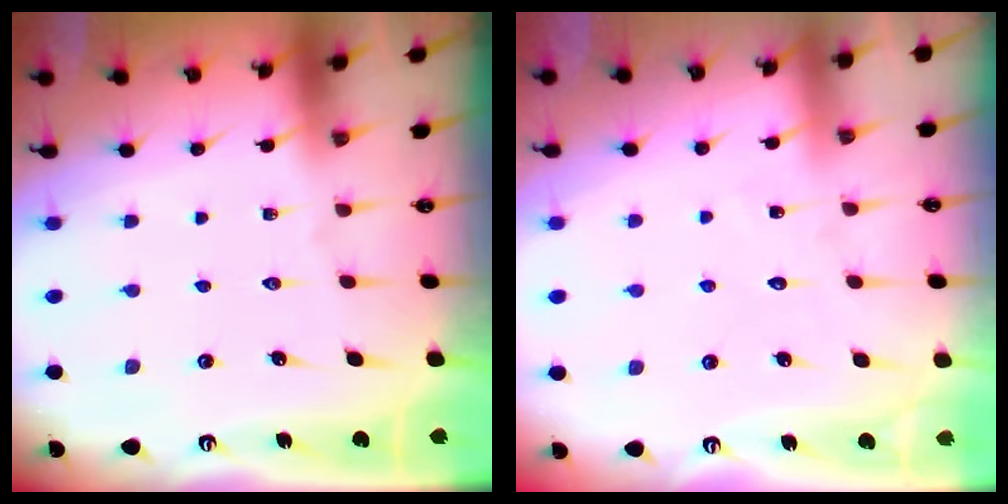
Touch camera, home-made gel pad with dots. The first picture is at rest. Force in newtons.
{"total": 5.3, "press": 5.3, "slide": 0.5}